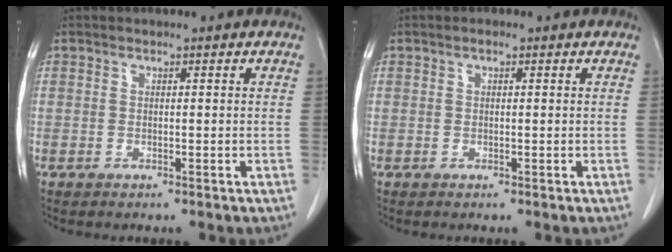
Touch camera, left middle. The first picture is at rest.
{"total": 0.6, "force": [0.3, 0.2, 0.4], "torque": [-0.007, 0.001, 0.003]}